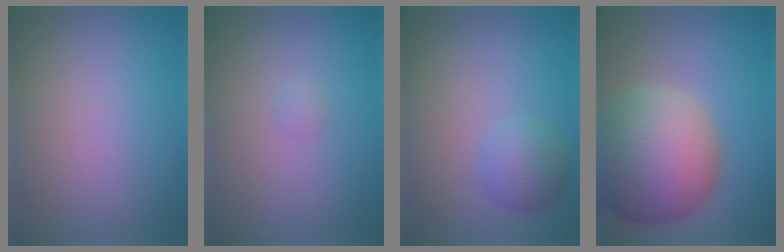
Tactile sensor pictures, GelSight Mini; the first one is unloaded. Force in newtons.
{"total": 0.6, "press": 0.6, "slide": 0.0}
{"total": 2.8, "press": 2.8, "slide": 0.1}
{"total": 12.3, "press": 12.2, "slide": 1.1}